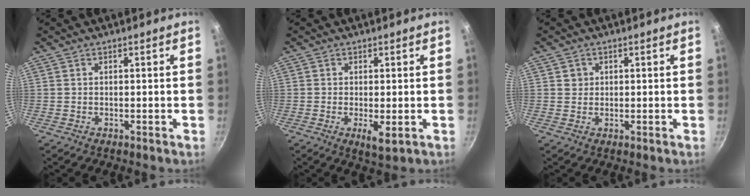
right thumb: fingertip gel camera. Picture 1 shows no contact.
{"total": 3.7, "force": [-0.8, 1.2, 3.4], "torque": [-0.058, -0.012, -0.010]}
{"total": 1.7, "force": [0.5, 1.6, 0.3], "torque": [0.004, 0.004, 0.006]}